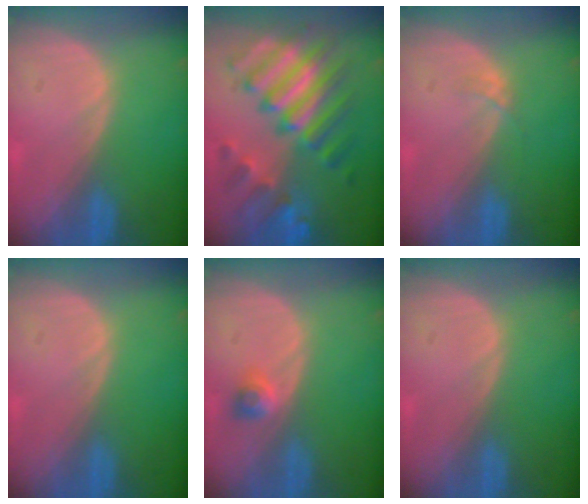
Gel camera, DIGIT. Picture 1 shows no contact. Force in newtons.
{"total": 11.8, "press": 11.7, "slide": 1.1}
{"total": 0.9, "press": 0.9, "slide": 0.1}
{"total": 0.0}
{"total": 2.4, "press": 2.0, "slide": 1.3}
{"total": 0.0}